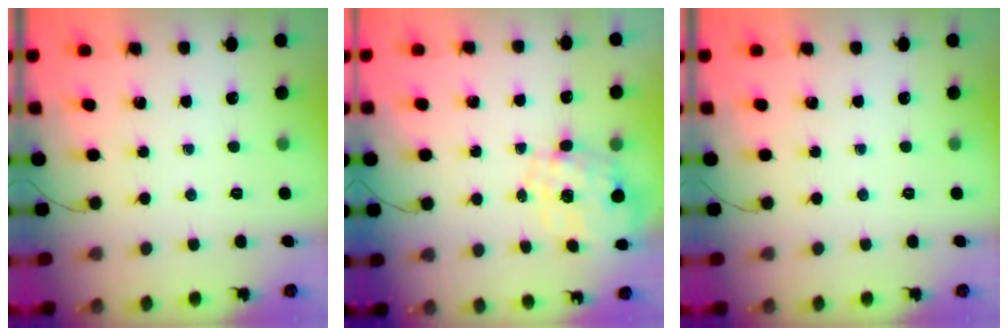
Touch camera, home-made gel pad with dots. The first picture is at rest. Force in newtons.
{"total": 2.0, "press": 1.8, "slide": 1.0}
{"total": 0.0}